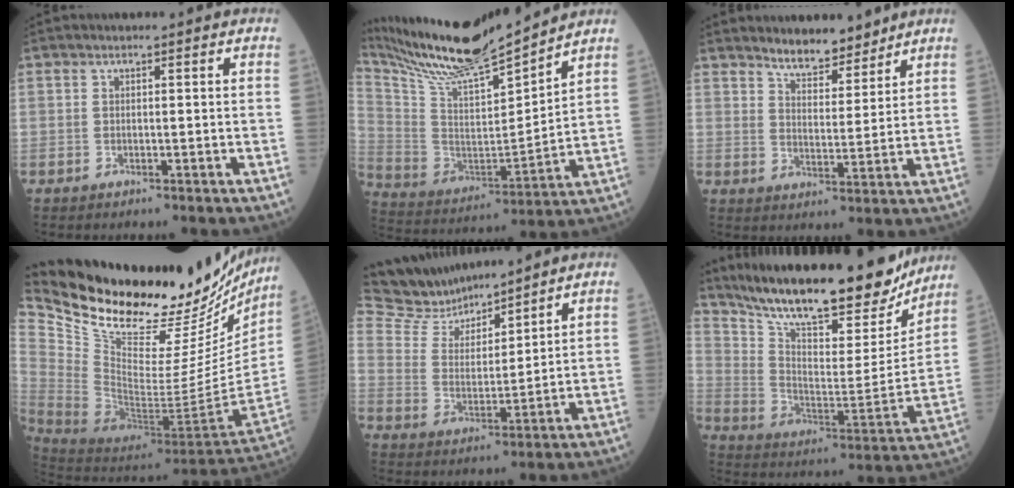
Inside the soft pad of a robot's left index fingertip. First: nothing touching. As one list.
[{"total": 18.3, "force": [16.8, 0.6, 7.4], "torque": [-0.155, -0.014, 0.301]}, {"total": 6.4, "force": [5.7, 1.9, 2.2], "torque": [-0.036, 0.000, 0.100]}, {"total": 32.7, "force": [27.9, 8.9, 14.6], "torque": [-0.257, -0.070, 0.406]}, {"total": 11.5, "force": [11.1, 1.8, 2.3], "torque": [-0.060, 0.009, 0.224]}, {"total": 25.4, "force": [21.3, 6.3, 12.3], "torque": [-0.206, -0.019, 0.316]}]